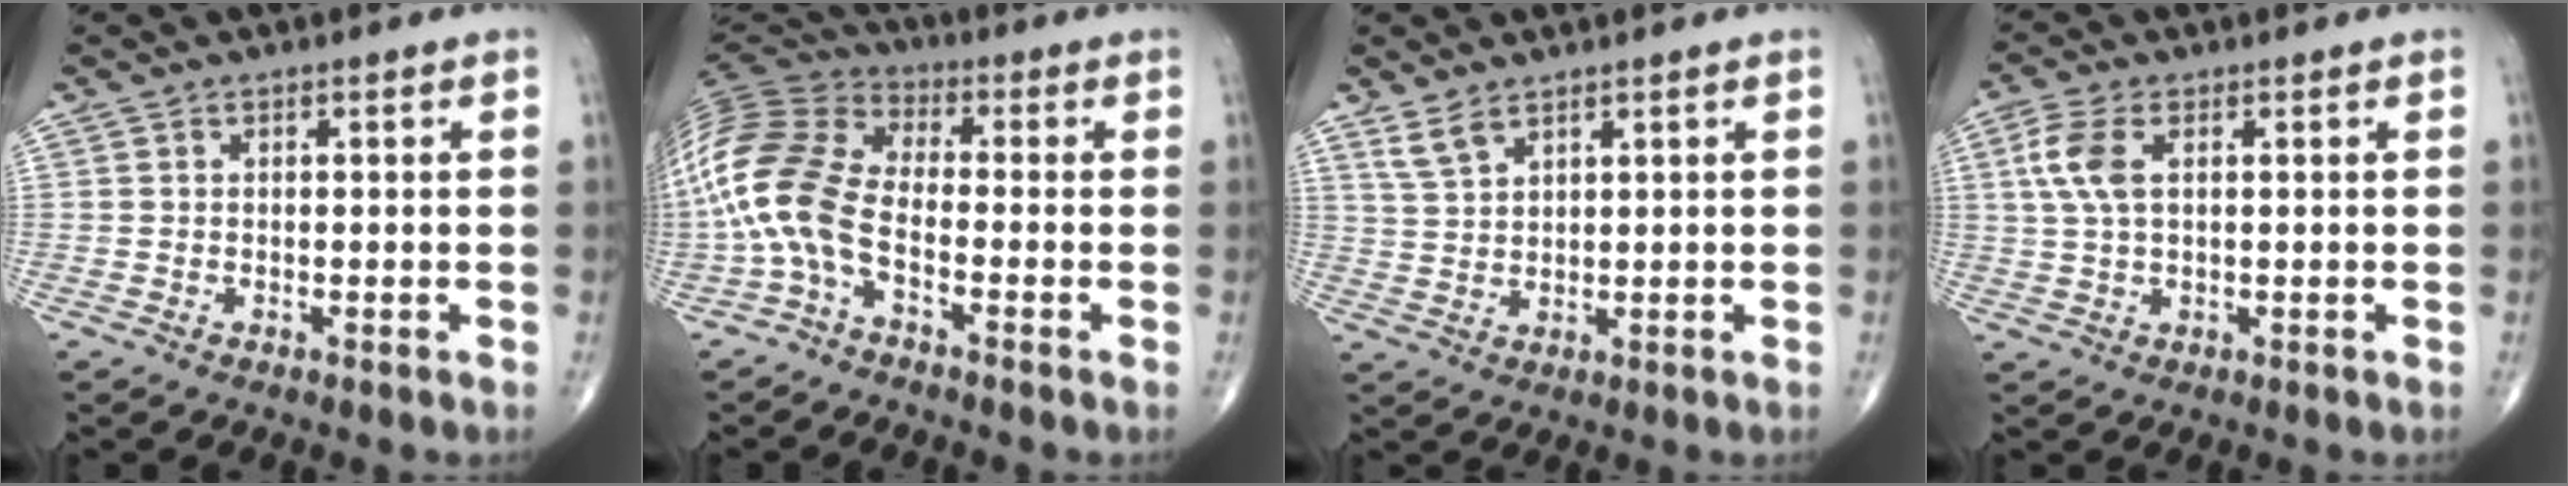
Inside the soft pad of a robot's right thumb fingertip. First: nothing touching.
{"total": 13.9, "force": [-3.9, 7.0, 11.4], "torque": [-0.254, 0.050, -0.089]}
{"total": 3.8, "force": [2.9, 1.5, 2.0], "torque": [-0.041, -0.012, 0.066]}
{"total": 6.1, "force": [1.7, 3.1, 5.0], "torque": [-0.127, 0.011, 0.033]}